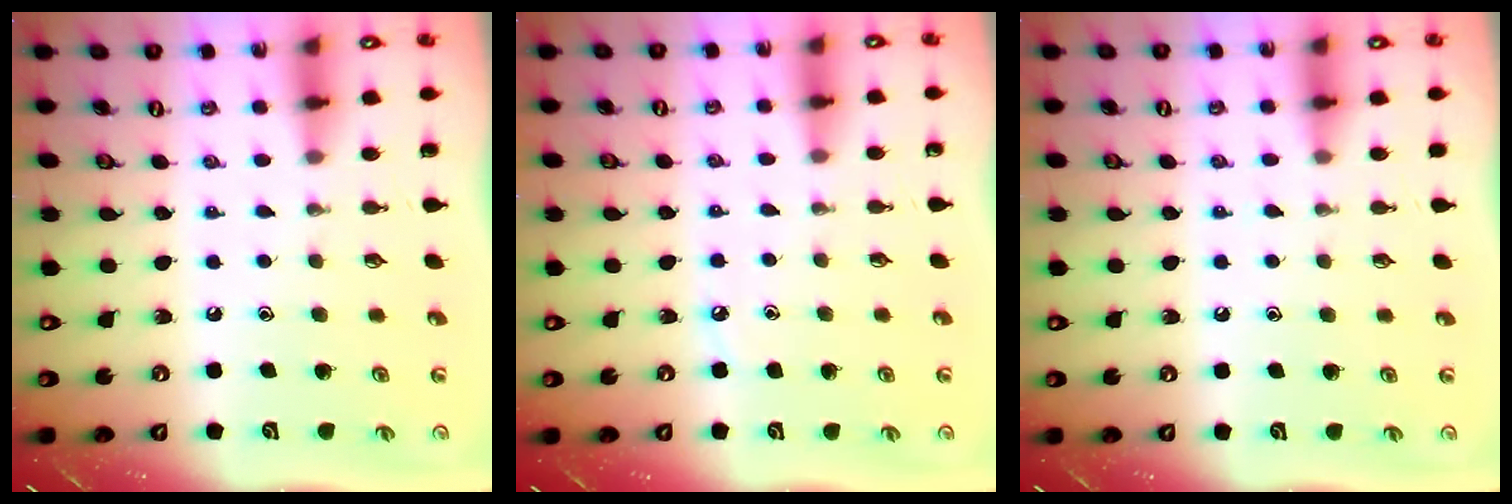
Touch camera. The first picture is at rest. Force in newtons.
{"total": 2.7, "press": 2.7, "slide": 0.4}
{"total": 6.0, "press": 5.9, "slide": 0.8}